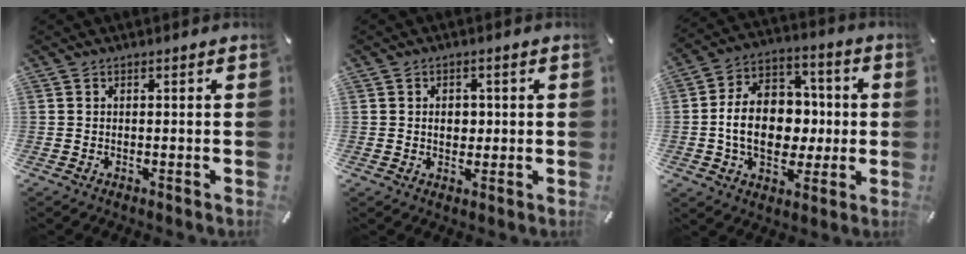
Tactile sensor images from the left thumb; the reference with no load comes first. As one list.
[{"total": 3.5, "force": [0.2, 2.7, 2.2], "torque": [-0.022, -0.005, -0.003]}, {"total": 15.7, "force": [-1.4, 12.0, 10.0], "torque": [-0.193, 0.008, -0.022]}]